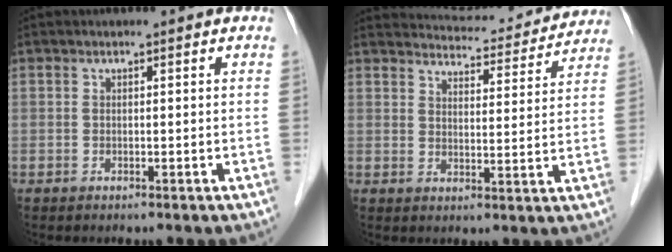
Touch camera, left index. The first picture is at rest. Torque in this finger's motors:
{"motor_torque": [0.21, -0.51, 0.00, -0.03]}